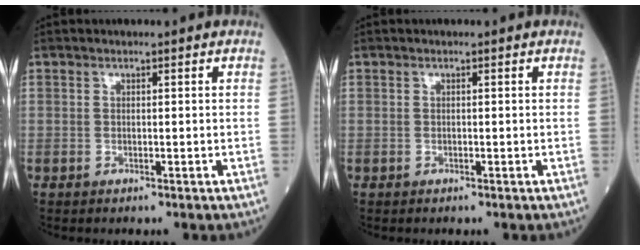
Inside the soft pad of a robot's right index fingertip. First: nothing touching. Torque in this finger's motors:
{"motor_torque": [-0.17, 0.09, -0.08, -0.01]}